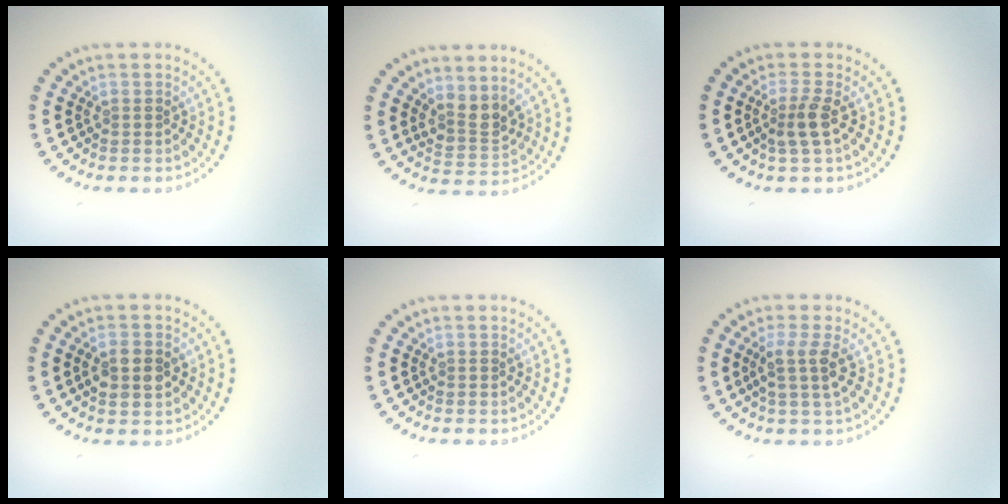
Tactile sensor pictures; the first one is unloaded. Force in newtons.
{"total": 2.4, "press": 1.9, "slide": 1.5}
{"total": 2.2, "press": 1.9, "slide": 1.2}
{"total": 2.9, "press": 2.9, "slide": 0.2}
{"total": 0.0}
{"total": 2.4, "press": 2.0, "slide": 1.4}